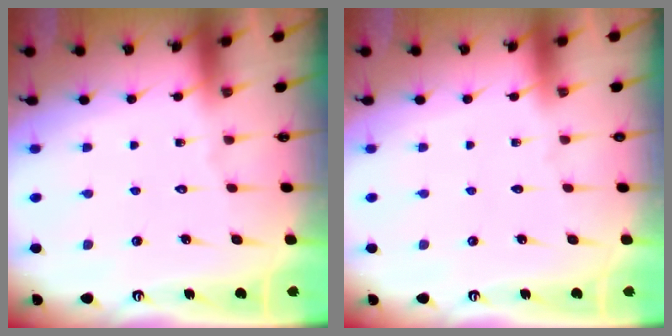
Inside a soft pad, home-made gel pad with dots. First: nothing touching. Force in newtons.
{"total": 0.0}